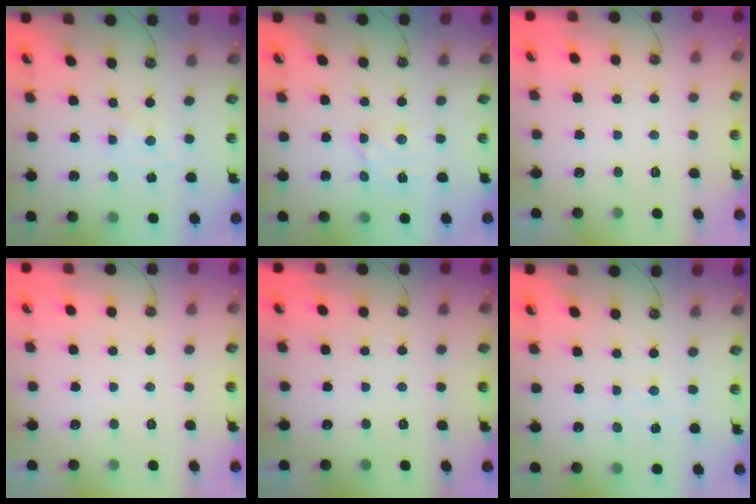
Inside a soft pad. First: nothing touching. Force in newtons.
{"total": 5.3, "press": 5.3, "slide": 0.4}
{"total": 0.0}
{"total": 0.0}
{"total": 0.0}
{"total": 4.5, "press": 4.4, "slide": 0.5}